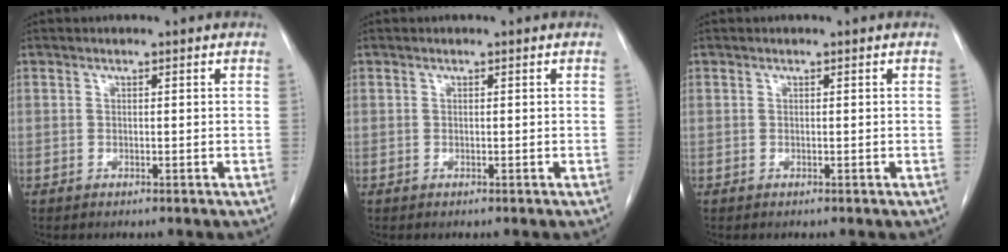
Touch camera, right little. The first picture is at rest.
{"total": 0.0}
{"total": 0.0}